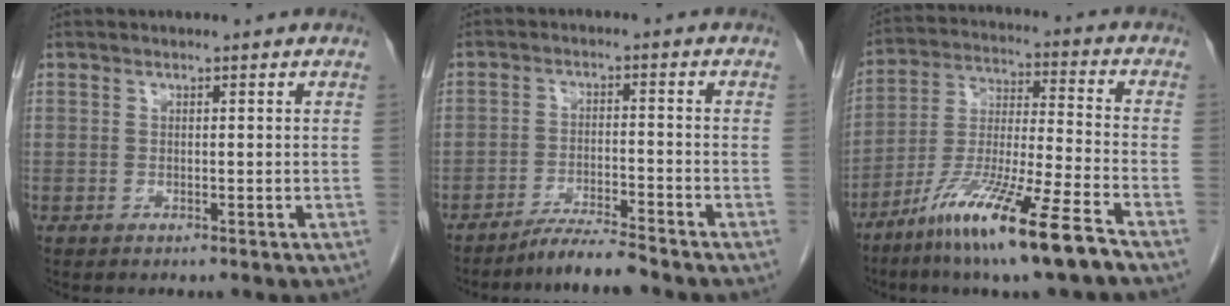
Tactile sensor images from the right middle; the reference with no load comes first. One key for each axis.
{"total": 4.9, "fx": -4.5, "fy": -0.7, "fz": 1.9, "tx": -0.030, "ty": -0.018, "tz": -0.083}
{"total": 16.1, "fx": -10.4, "fy": 0.0, "fz": 12.3, "tx": -0.250, "ty": -0.042, "tz": -0.193}